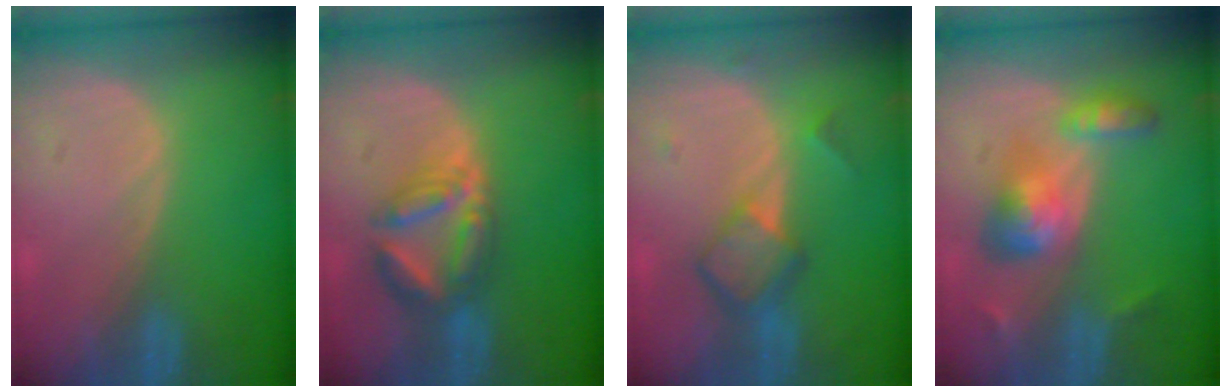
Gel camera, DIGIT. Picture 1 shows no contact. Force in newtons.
{"total": 6.4, "press": 6.4, "slide": 0.3}
{"total": 6.0, "press": 5.2, "slide": 3.1}
{"total": 6.0, "press": 6.0, "slide": 0.8}